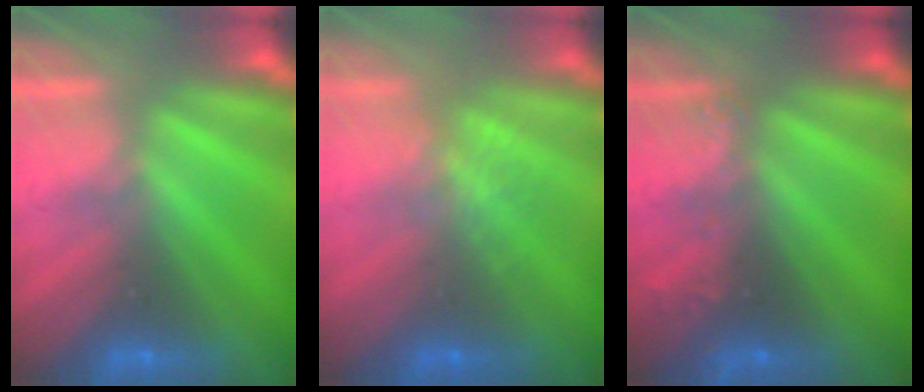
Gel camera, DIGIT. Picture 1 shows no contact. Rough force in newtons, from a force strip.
{"total": 1.0}
{"total": 2.4}